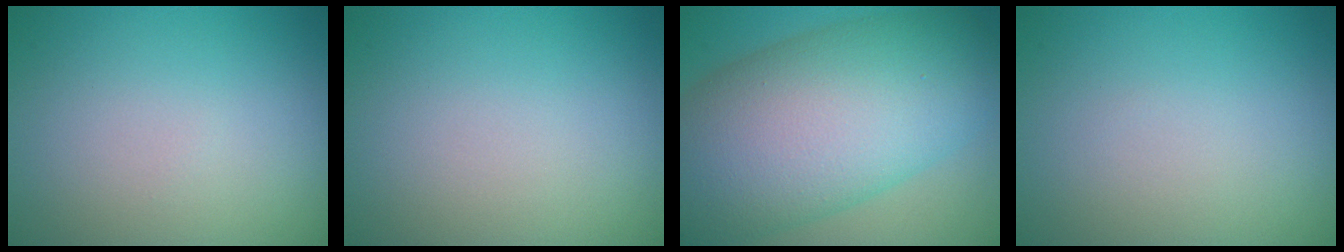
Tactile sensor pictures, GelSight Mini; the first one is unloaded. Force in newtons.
{"total": 0.0}
{"total": 13.6, "press": 13.6, "slide": 0.6}
{"total": 0.0}